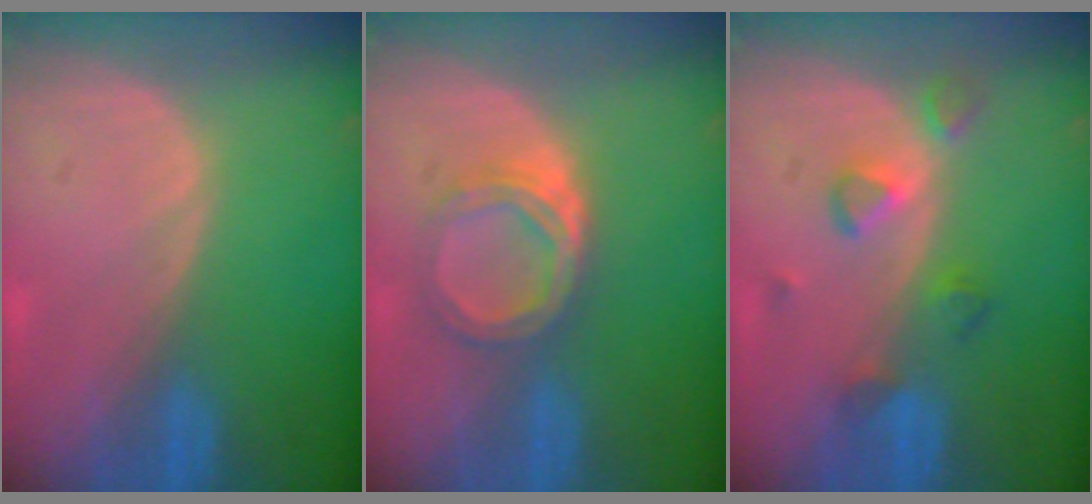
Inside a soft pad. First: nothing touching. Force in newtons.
{"total": 5.6, "press": 4.9, "slide": 2.7}
{"total": 4.4, "press": 4.3, "slide": 0.7}